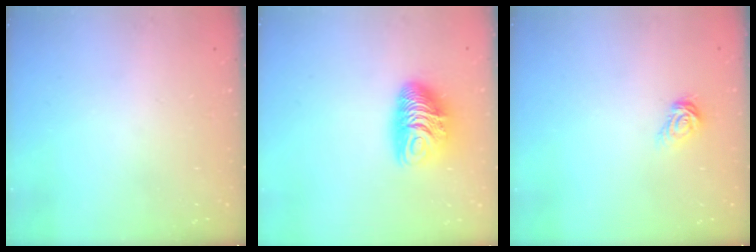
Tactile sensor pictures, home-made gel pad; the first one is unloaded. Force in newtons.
{"total": 11.6, "press": 11.6, "slide": 0.8}
{"total": 6.7, "press": 6.7, "slide": 0.5}